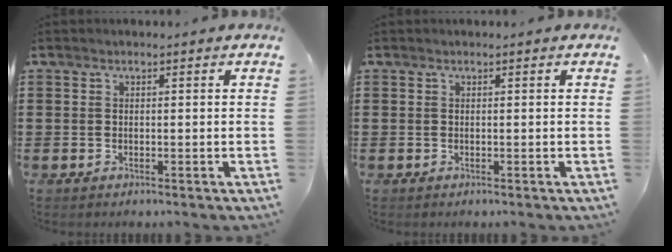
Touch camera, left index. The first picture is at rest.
{"total": 0.0}